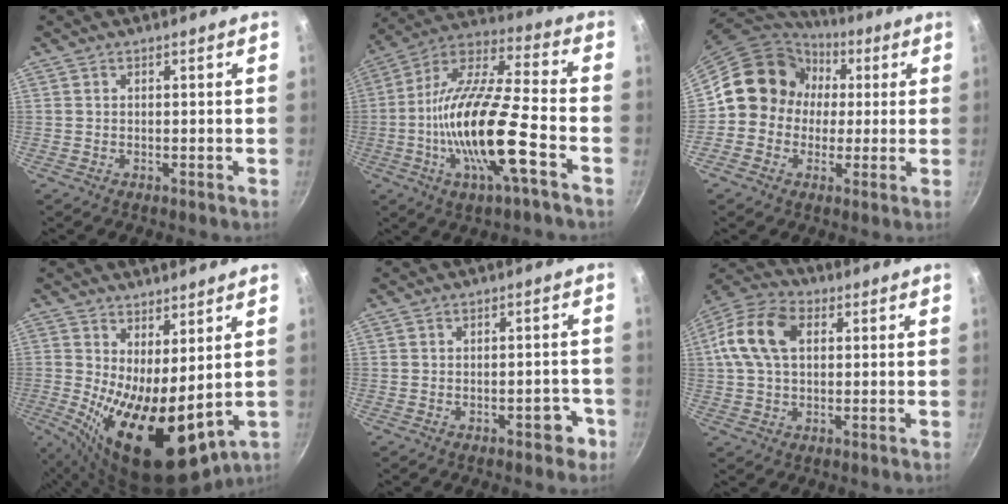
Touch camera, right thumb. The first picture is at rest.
{"total": 20.4, "force": [-6.1, 5.0, 18.8], "torque": [-0.345, 0.031, -0.127]}
{"total": 12.9, "force": [1.3, 11.9, 4.8], "torque": [-0.032, 0.025, 0.002]}
{"total": 13.6, "force": [1.1, 5.6, 12.4], "torque": [-0.178, -0.029, 0.034]}
{"total": 4.0, "force": [-1.9, 1.9, 2.9], "torque": [-0.016, 0.019, -0.021]}
{"total": 13.0, "force": [2.8, 8.5, 9.4], "torque": [-0.166, 0.022, 0.037]}